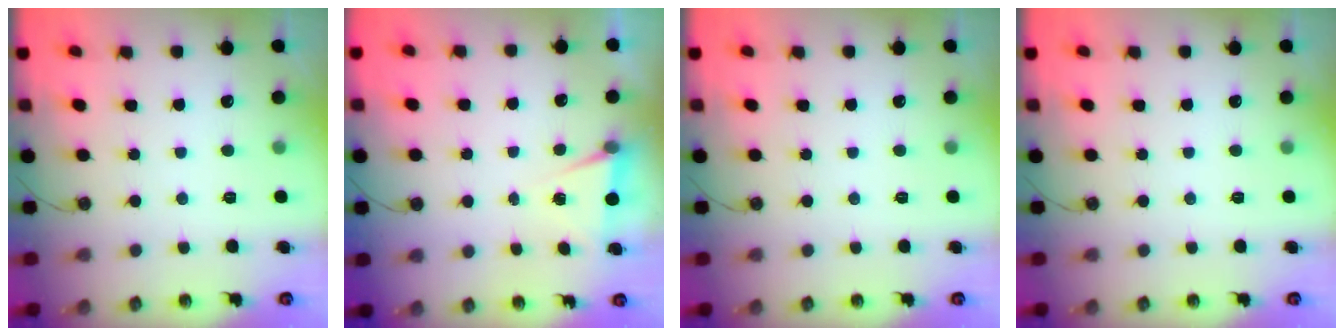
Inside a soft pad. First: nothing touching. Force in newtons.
{"total": 4.8, "press": 1.7, "slide": 4.4}
{"total": 0.0}
{"total": 0.0}